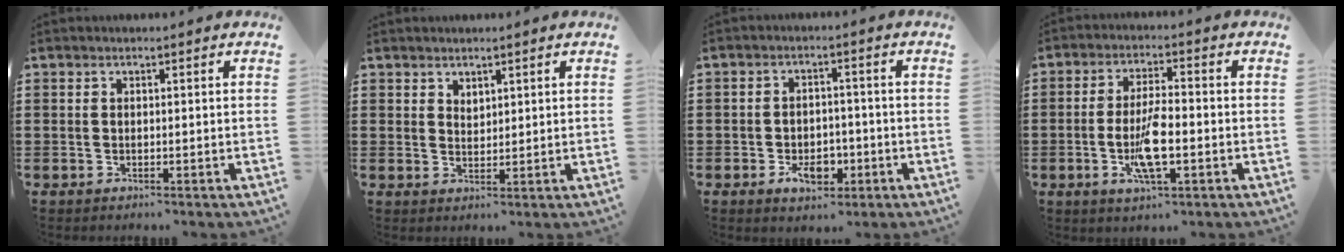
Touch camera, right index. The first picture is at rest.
{"total": 1.9, "force": [1.7, 0.7, 0.1], "torque": [-0.006, 0.000, 0.035]}
{"total": 5.1, "force": [-2.2, 3.2, 3.3], "torque": [-0.054, 0.003, -0.039]}
{"total": 7.1, "force": [-2.0, 2.1, 6.5], "torque": [-0.136, -0.007, -0.040]}